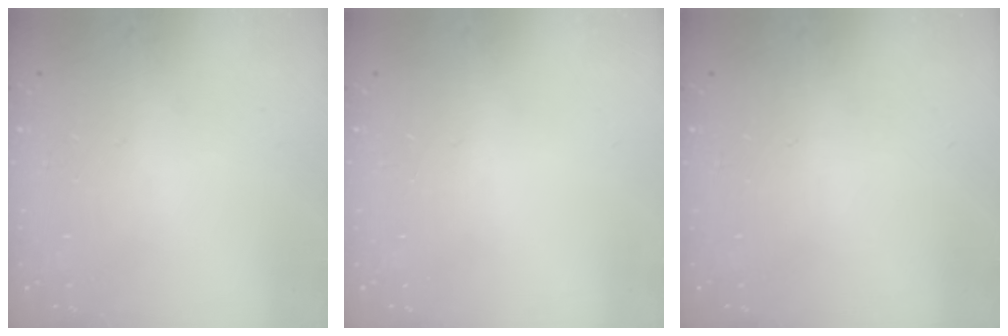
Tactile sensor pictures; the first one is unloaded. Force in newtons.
{"total": 0.0}
{"total": 0.0}